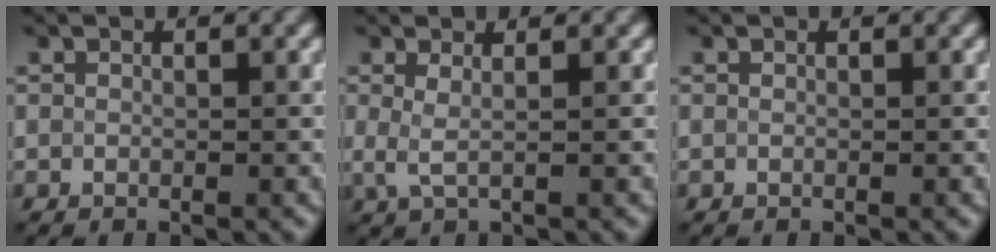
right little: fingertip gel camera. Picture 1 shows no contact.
{"total": 1.8, "force": [0.4, 0.6, 1.6], "torque": [-0.031, -0.002, 0.007]}
{"total": 0.0}